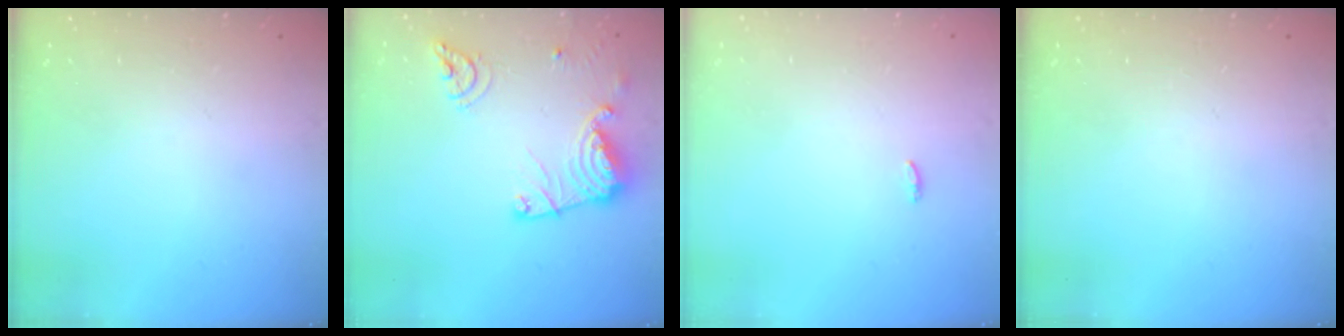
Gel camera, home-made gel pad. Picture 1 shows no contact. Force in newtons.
{"total": 15.2, "press": 15.1, "slide": 1.8}
{"total": 3.4, "press": 3.3, "slide": 1.0}
{"total": 0.0}